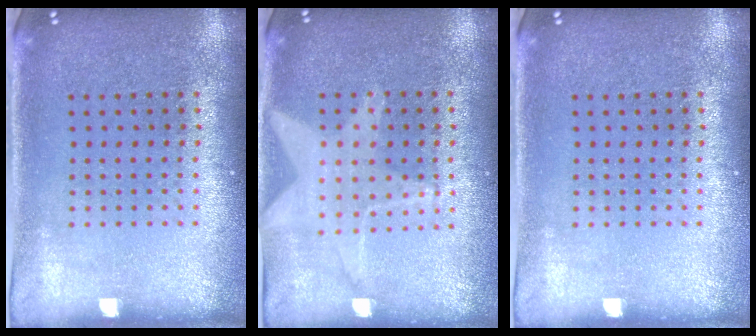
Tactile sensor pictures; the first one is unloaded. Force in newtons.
{"total": 1.0, "press": 1.0, "slide": 0.1}
{"total": 0.0}